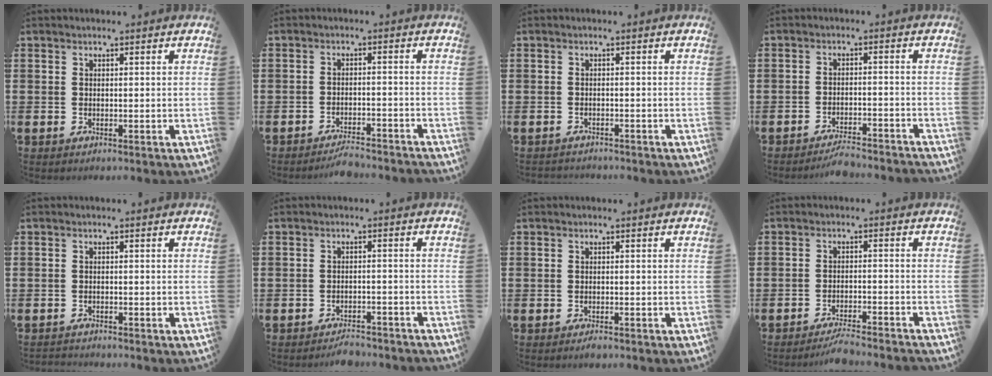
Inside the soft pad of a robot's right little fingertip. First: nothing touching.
{"total": 2.6, "force": [-2.6, 0.0, 0.5], "torque": [-0.012, 0.007, -0.053]}
{"total": 0.9, "force": [-0.9, 0.1, -0.1], "torque": [0.000, 0.001, -0.018]}
{"total": 3.0, "force": [-2.9, 0.0, 0.6], "torque": [-0.013, 0.006, -0.060]}
{"total": 0.9, "force": [-0.8, 0.0, -0.1], "torque": [-0.001, 0.000, -0.018]}
{"total": 2.1, "force": [-2.1, 0.2, 0.2], "torque": [-0.009, 0.005, -0.045]}
{"total": 0.6, "force": [-0.5, 0.1, 0.3], "torque": [0.000, -0.006, -0.012]}
{"total": 3.0, "force": [-2.9, -0.1, 0.9], "torque": [-0.016, 0.005, -0.058]}